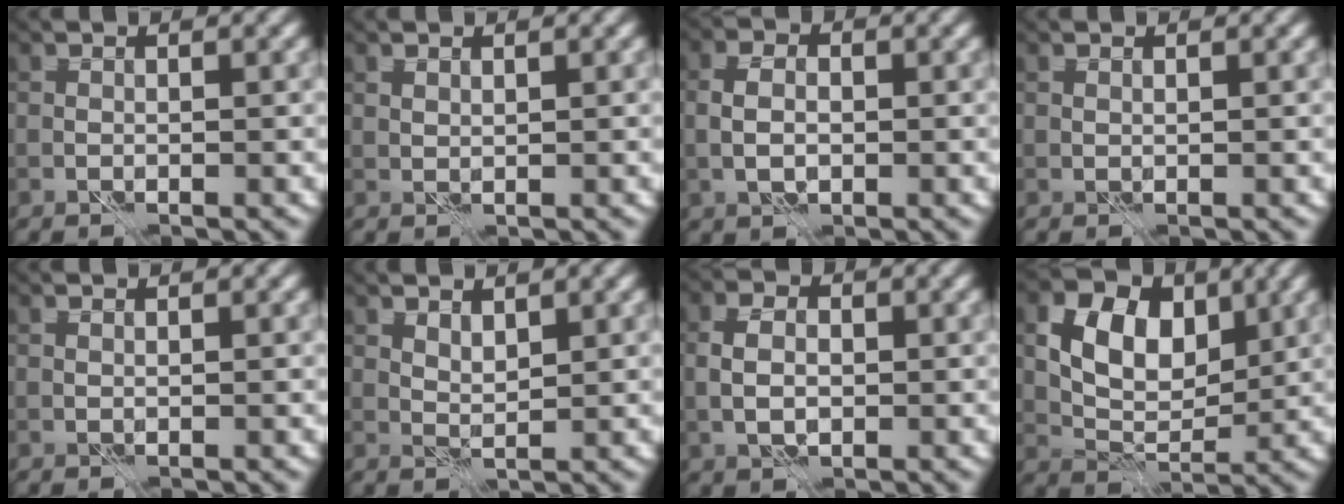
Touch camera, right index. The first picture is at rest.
{"total": 0.6, "force": [0.6, 0.2, 0.1], "torque": [-0.007, 0.000, 0.011]}
{"total": 2.7, "force": [-0.1, 1.8, 2.0], "torque": [-0.042, 0.003, -0.006]}
{"total": 0.0}
{"total": 0.0}
{"total": 1.5, "force": [1.2, 0.6, 0.7], "torque": [-0.020, -0.003, 0.025]}
{"total": 3.1, "force": [0.0, 2.2, 2.2], "torque": [-0.048, 0.002, -0.003]}
{"total": 6.4, "force": [2.1, 4.3, 4.2], "torque": [-0.074, 0.000, 0.035]}